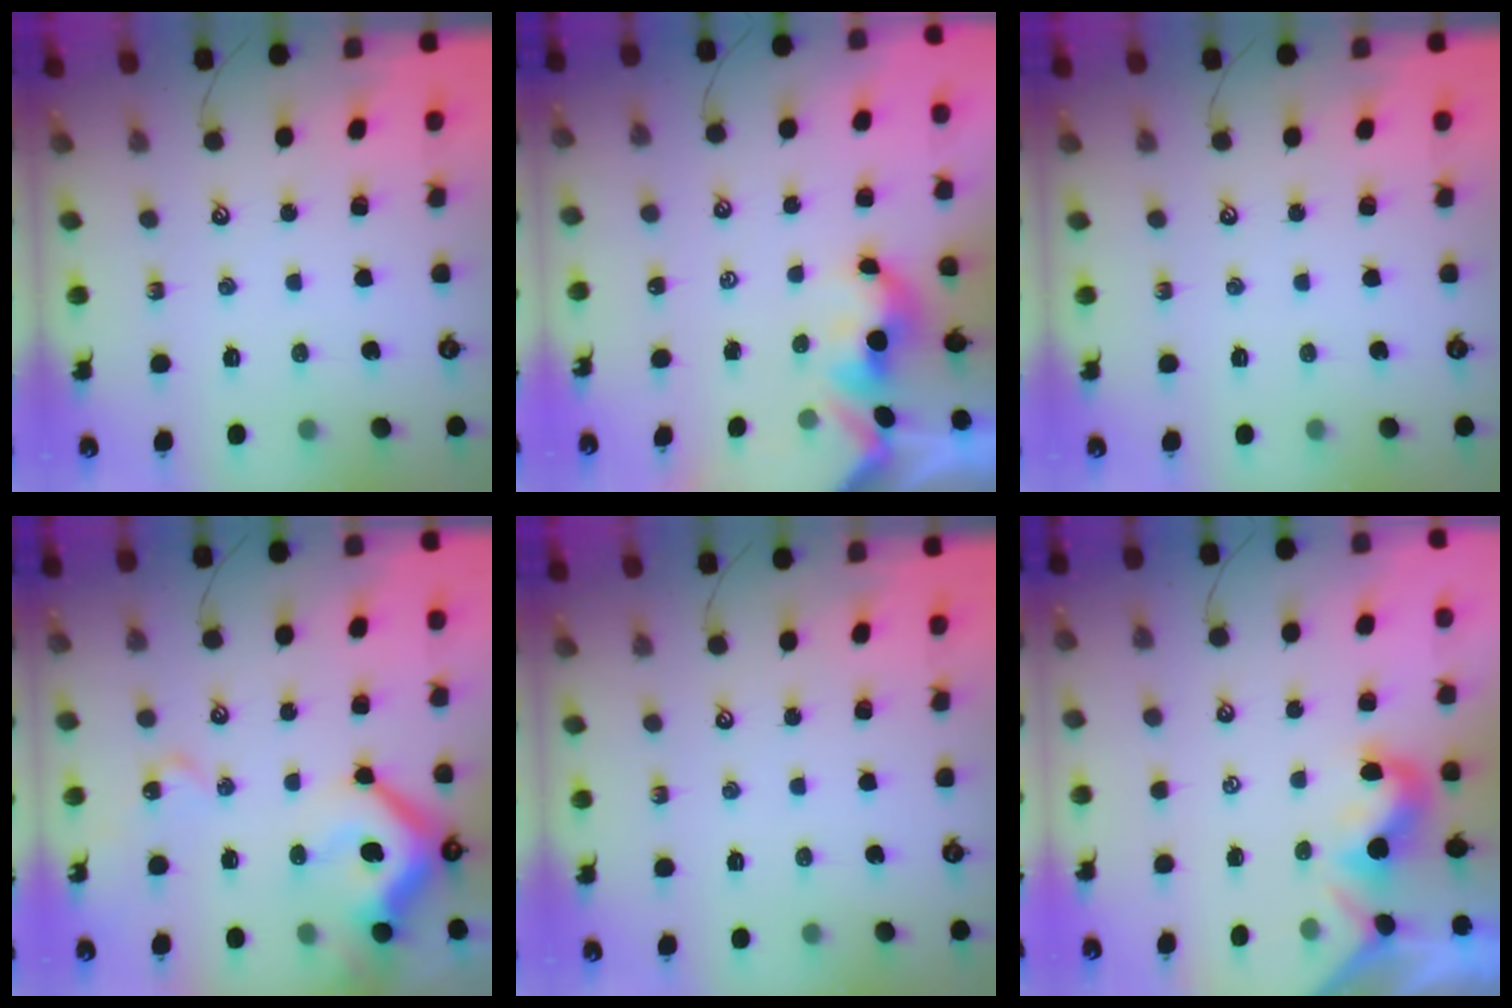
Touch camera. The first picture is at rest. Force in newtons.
{"total": 1.7, "press": 1.7, "slide": 0.2}
{"total": 0.0}
{"total": 16.4, "press": 16.3, "slide": 2.1}
{"total": 0.0}
{"total": 0.6, "press": 0.1, "slide": 0.6}